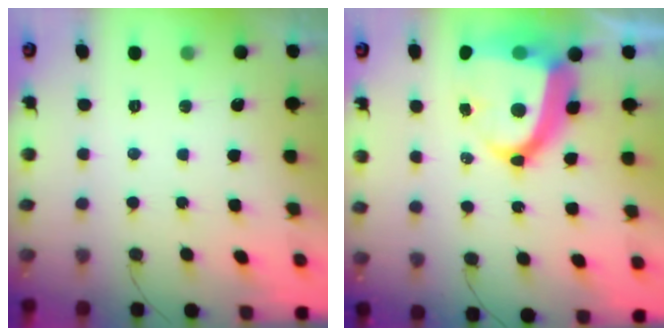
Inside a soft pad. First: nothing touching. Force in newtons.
{"total": 18.7, "press": 18.5, "slide": 2.7}